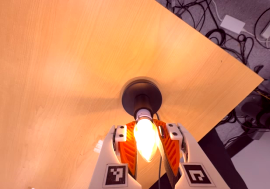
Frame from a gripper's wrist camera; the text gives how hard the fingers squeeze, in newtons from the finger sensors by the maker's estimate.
{"total": 24.6, "left": 23.1, "right": 26.0}